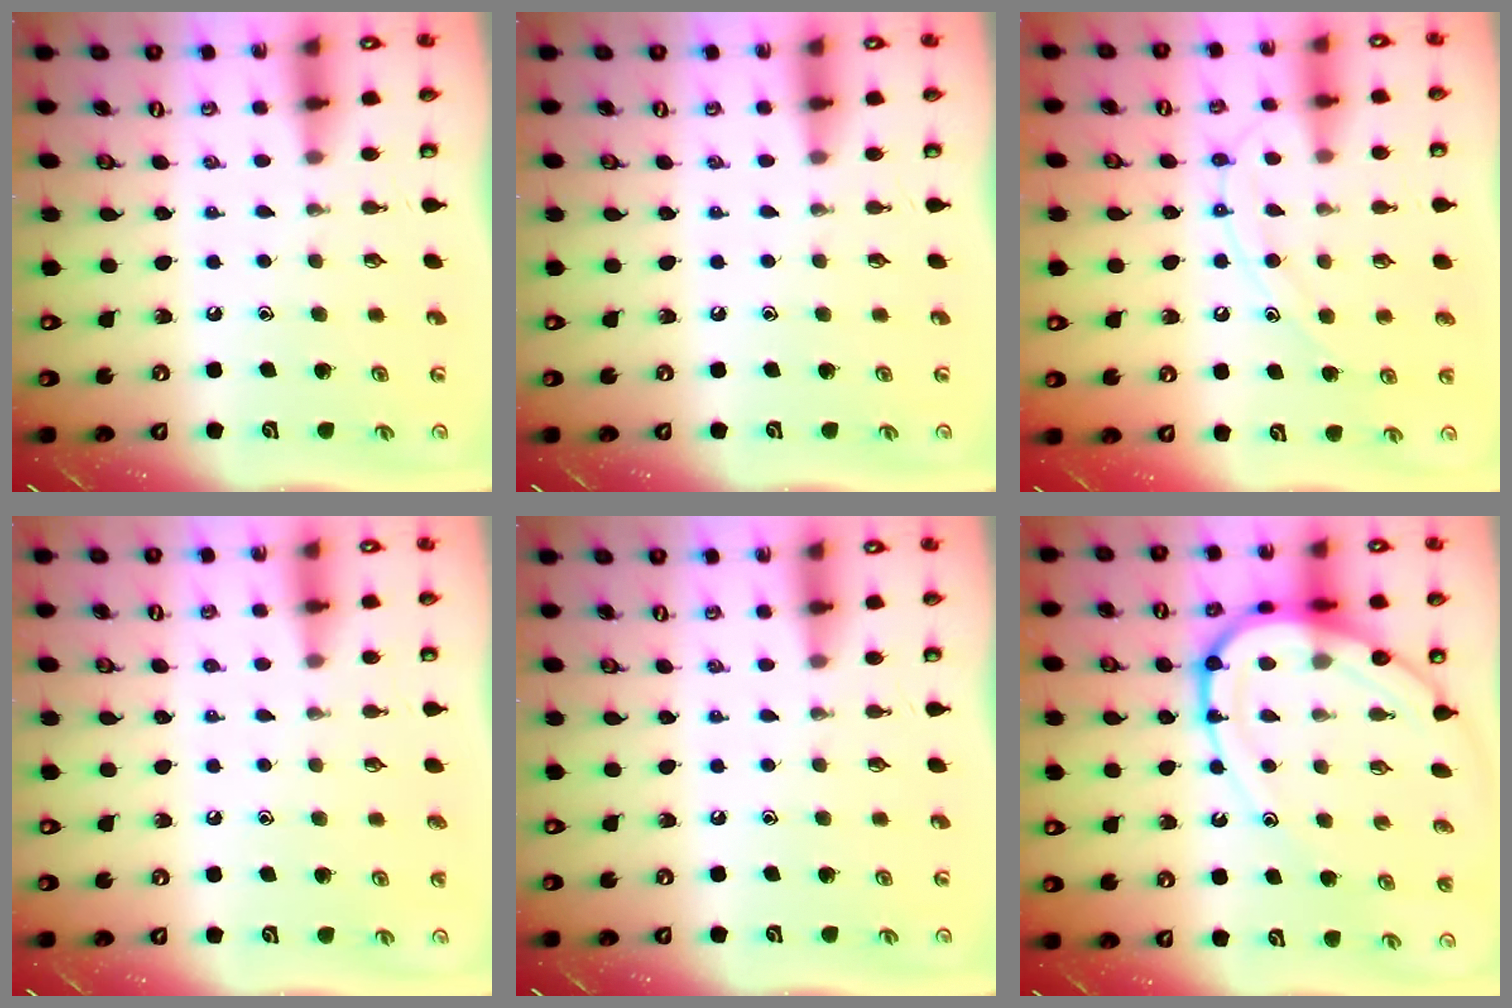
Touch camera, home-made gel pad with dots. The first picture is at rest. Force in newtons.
{"total": 0.0}
{"total": 10.7, "press": 10.7, "slide": 0.9}
{"total": 1.7, "press": 1.7, "slide": 0.2}
{"total": 0.0}
{"total": 16.9, "press": 16.8, "slide": 1.8}